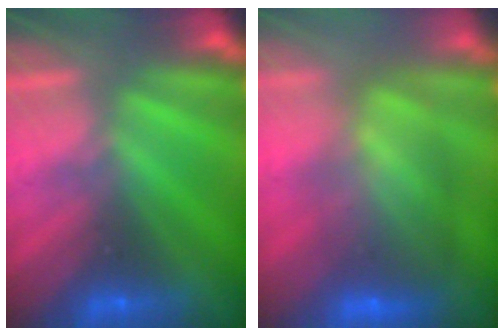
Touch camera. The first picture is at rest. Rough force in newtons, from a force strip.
{"total": 8.9}